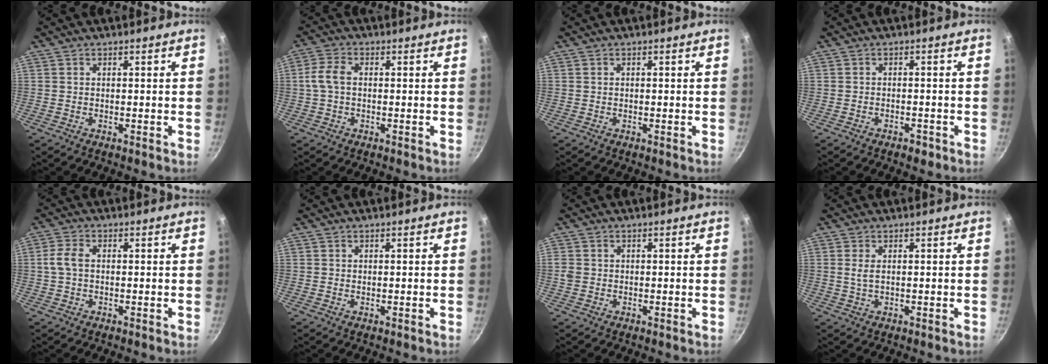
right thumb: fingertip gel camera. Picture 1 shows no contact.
{"total": 4.7, "force": [0.1, 3.0, 3.7], "torque": [-0.083, 0.014, -0.002]}
{"total": 0.0}
{"total": 1.9, "force": [-1.3, 0.9, 1.0], "torque": [-0.015, 0.006, -0.018]}
{"total": 3.8, "force": [0.2, 2.3, 2.9], "torque": [-0.071, 0.009, -0.001]}
{"total": 0.0}
{"total": 1.7, "force": [0.0, 1.5, 0.8], "torque": [-0.020, -0.001, 0.003]}
{"total": 2.0, "force": [0.4, 0.9, 1.8], "torque": [-0.043, 0.001, 0.015]}